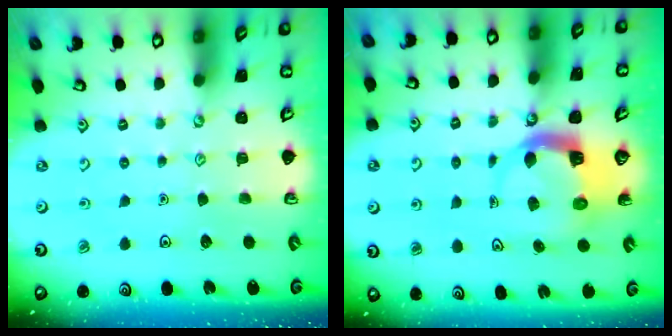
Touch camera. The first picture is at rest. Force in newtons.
{"total": 5.0, "press": 5.0, "slide": 0.6}